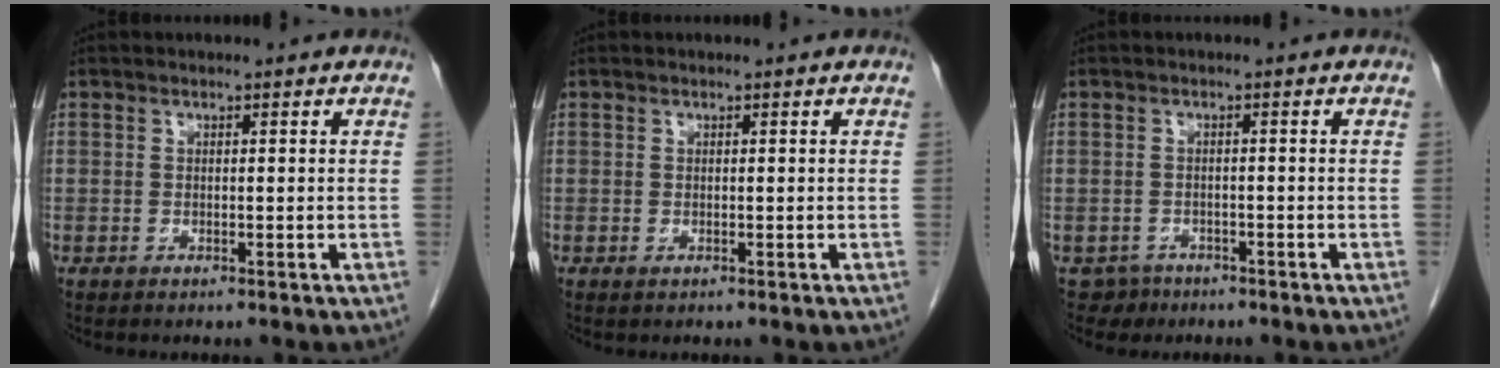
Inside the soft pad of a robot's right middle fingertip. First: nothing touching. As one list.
[{"total": 0.0}, {"total": 2.3, "force": [-1.5, 1.7, -0.4], "torque": [0.002, 0.008, -0.022]}]